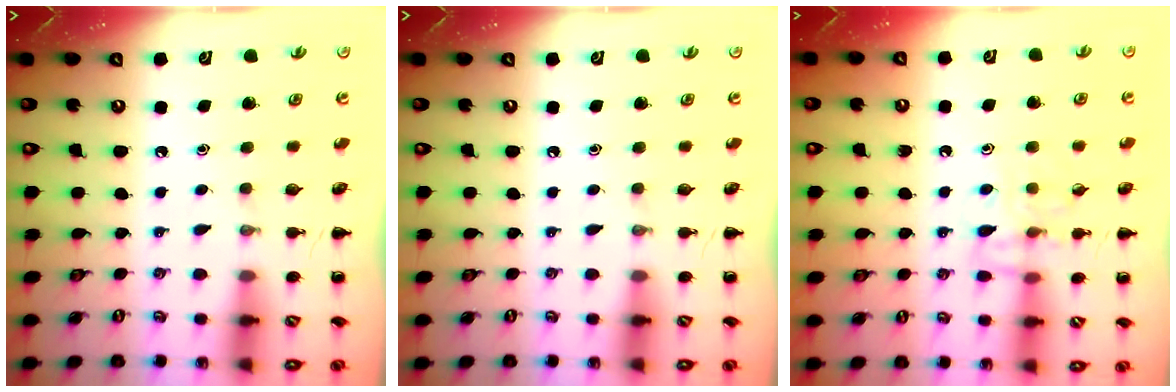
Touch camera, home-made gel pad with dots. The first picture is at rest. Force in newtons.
{"total": 0.0}
{"total": 9.8, "press": 9.8, "slide": 1.1}